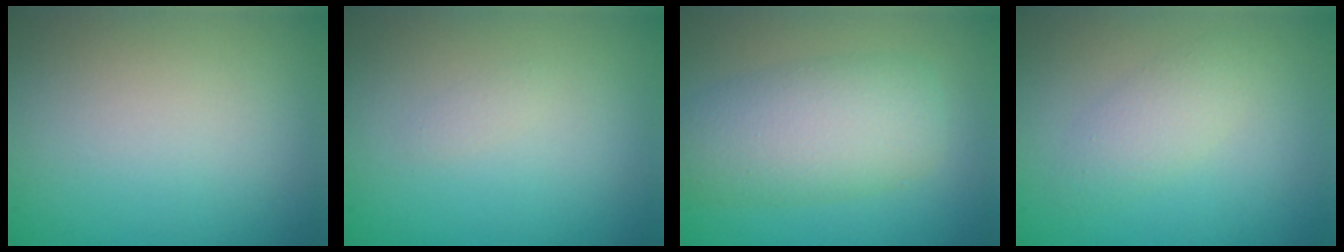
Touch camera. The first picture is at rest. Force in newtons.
{"total": 0.6, "press": 0.6, "slide": 0.0}
{"total": 6.1, "press": 6.1, "slide": 0.1}
{"total": 2.2, "press": 2.2, "slide": 0.0}